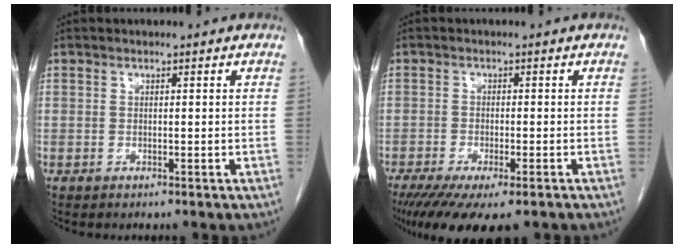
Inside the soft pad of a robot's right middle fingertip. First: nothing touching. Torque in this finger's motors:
{"motor_torque": [1.23, -0.91, 0.16, 0.06]}